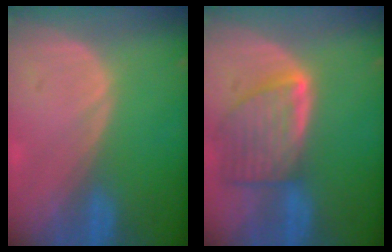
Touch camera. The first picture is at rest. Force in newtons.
{"total": 8.1, "press": 7.3, "slide": 3.4}